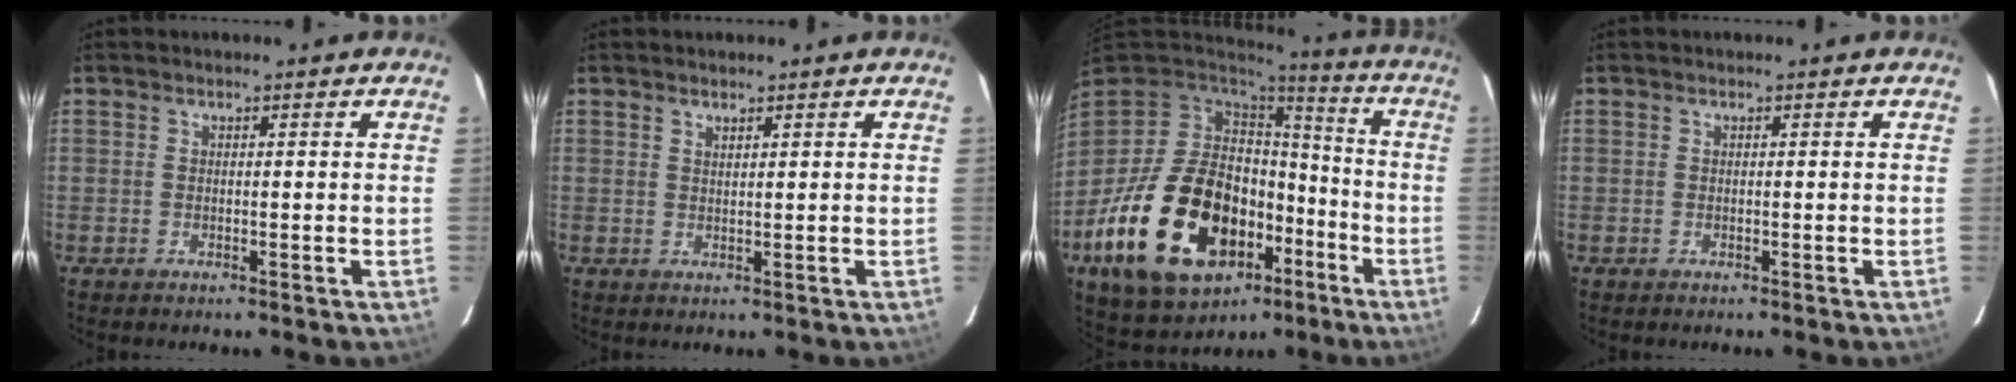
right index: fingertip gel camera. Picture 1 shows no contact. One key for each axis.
{"total": 1.0, "fx": 0.8, "fy": 0.3, "fz": 0.4, "tx": -0.006, "ty": 0.000, "tz": 0.015}
{"total": 28.8, "fx": -10.9, "fy": 17.1, "fz": 20.5, "tx": -0.416, "ty": -0.023, "tz": -0.157}
{"total": 0.0}